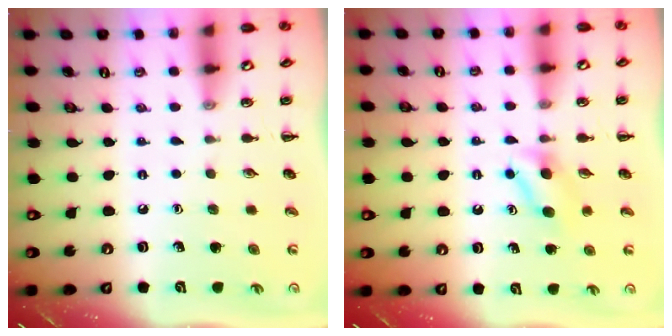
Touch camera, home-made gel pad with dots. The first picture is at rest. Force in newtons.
{"total": 4.8, "press": 4.6, "slide": 1.4}